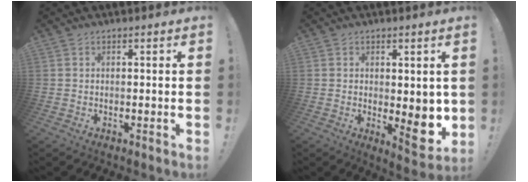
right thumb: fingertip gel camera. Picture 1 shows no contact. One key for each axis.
{"total": 7.9, "fx": -0.9, "fy": 4.5, "fz": 6.4, "tx": -0.054, "ty": -0.007, "tz": -0.005}